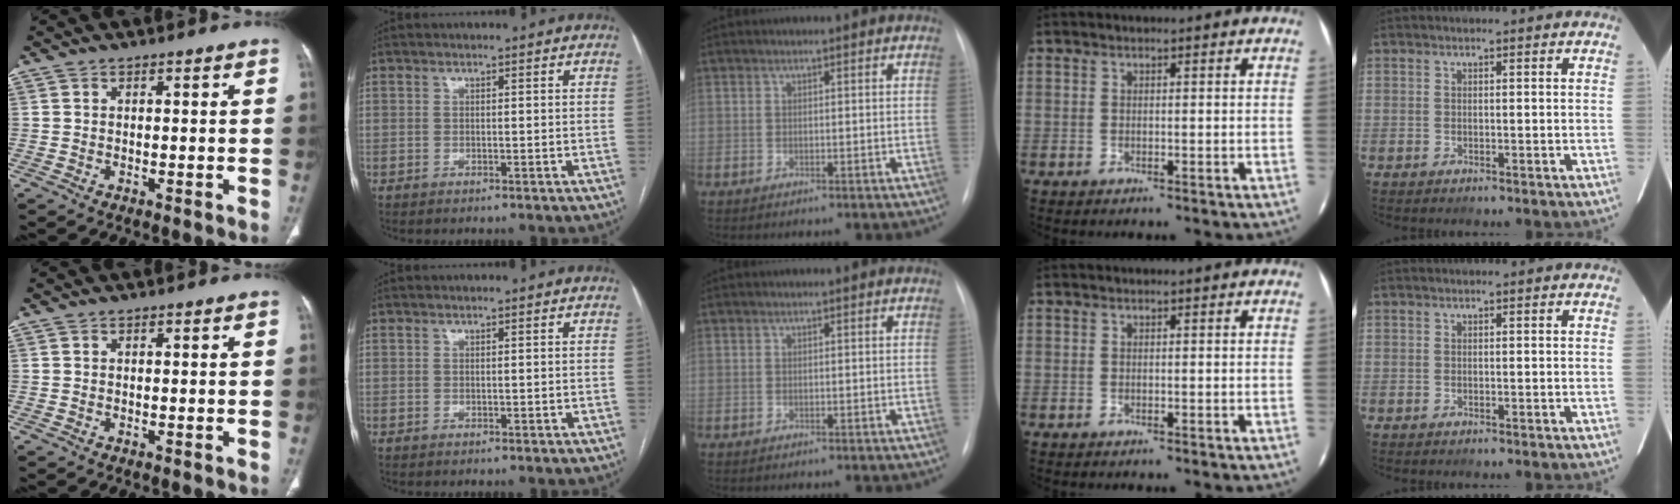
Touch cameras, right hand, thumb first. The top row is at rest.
{}